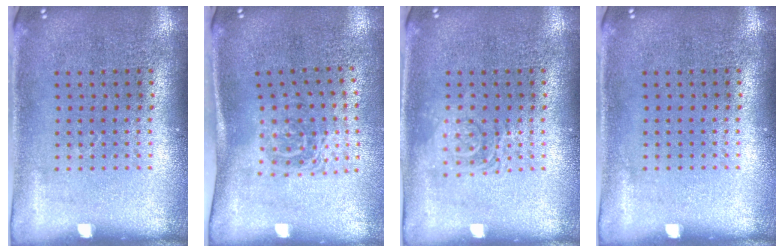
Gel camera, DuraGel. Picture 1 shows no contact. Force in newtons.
{"total": 1.7, "press": 1.1, "slide": 1.3}
{"total": 2.2, "press": 2.1, "slide": 0.4}
{"total": 0.0}